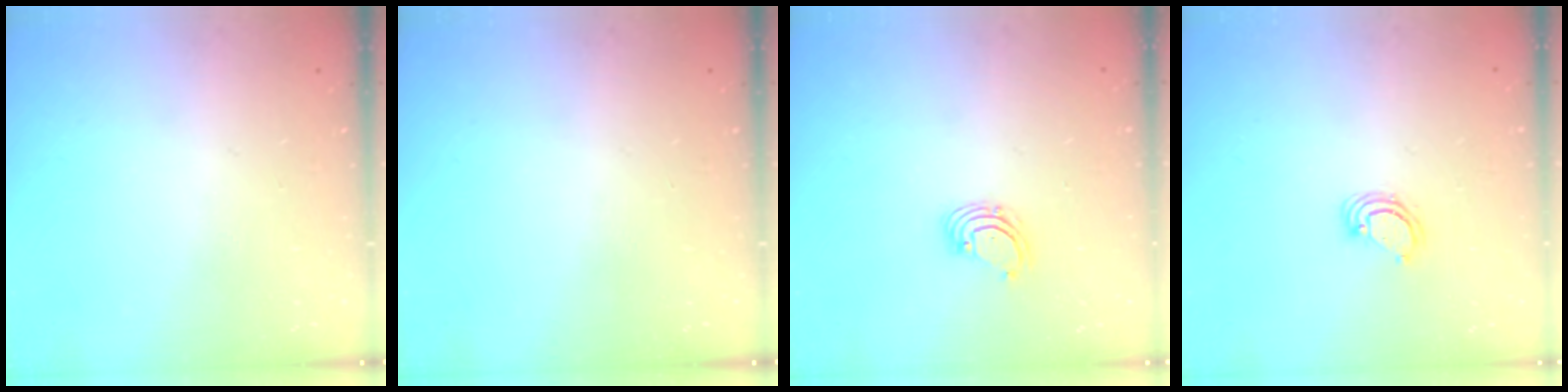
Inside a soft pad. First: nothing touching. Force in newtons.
{"total": 0.0}
{"total": 1.8, "press": 1.8, "slide": 0.2}
{"total": 3.8, "press": 3.8, "slide": 0.2}